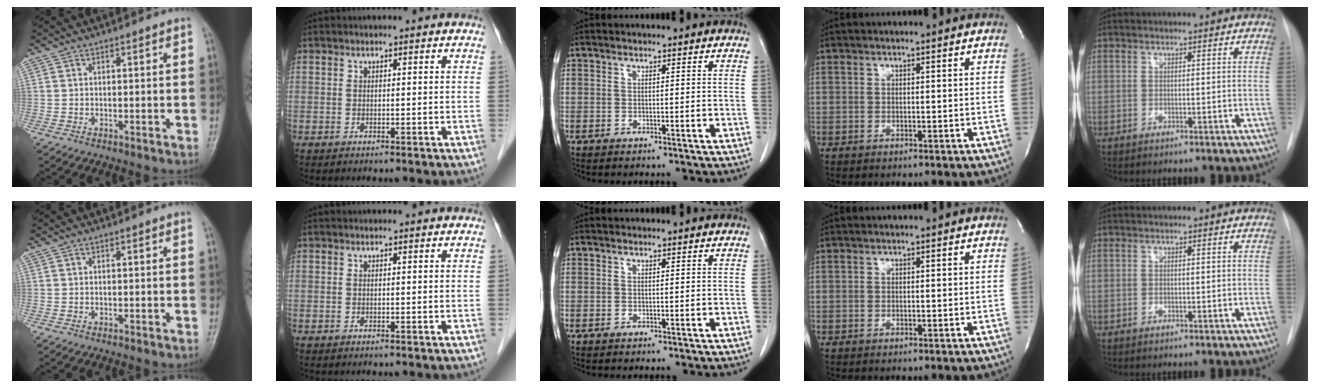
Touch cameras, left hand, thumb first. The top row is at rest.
{}